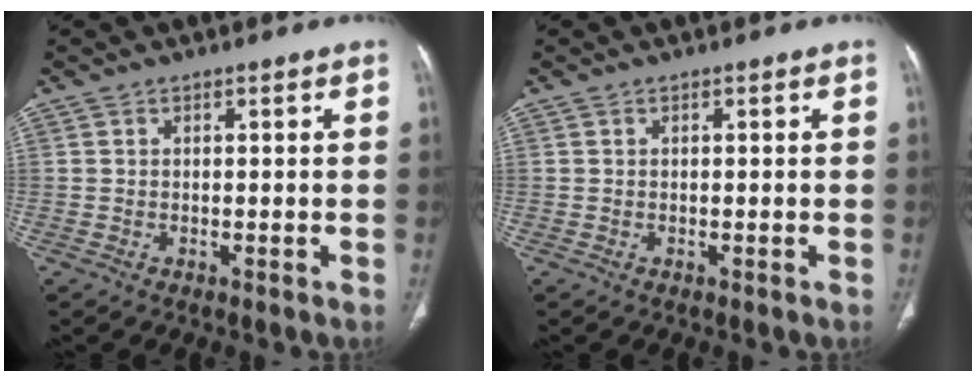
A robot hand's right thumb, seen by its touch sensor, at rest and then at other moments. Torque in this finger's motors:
{"motor_torque": [-0.11, 0.11, -0.10, 0.09, 0.08]}